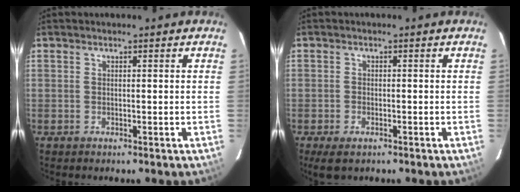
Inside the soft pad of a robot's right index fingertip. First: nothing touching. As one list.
[{"total": 3.5, "force": [-2.2, 1.8, 2.0], "torque": [-0.046, -0.012, -0.040]}]